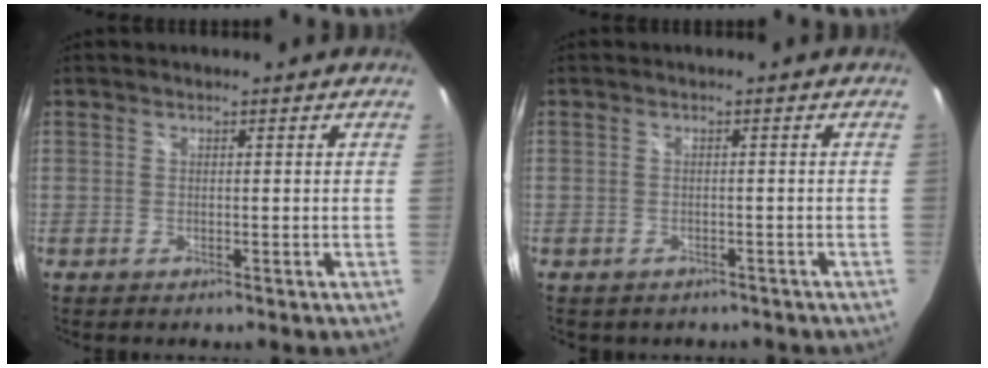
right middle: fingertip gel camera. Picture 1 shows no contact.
{"total": 2.6, "force": [-1.9, 1.6, 0.7], "torque": [-0.017, -0.006, -0.020]}